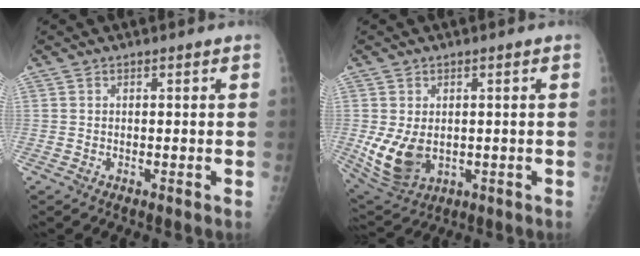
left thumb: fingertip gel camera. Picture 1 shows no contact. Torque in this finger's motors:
{"motor_torque": [-0.12, 0.76, 0.85, 0.05, 0.13]}